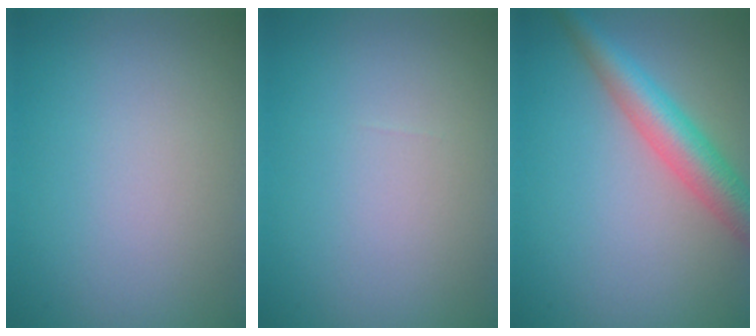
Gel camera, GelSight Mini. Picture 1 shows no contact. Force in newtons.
{"total": 0.0}
{"total": 4.9, "press": 4.9, "slide": 0.2}